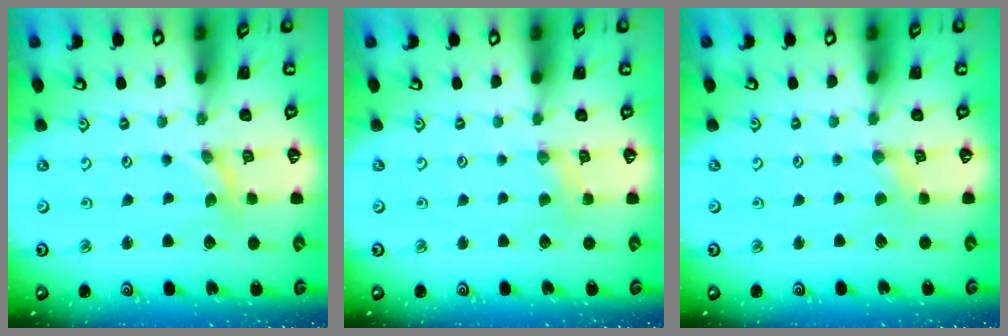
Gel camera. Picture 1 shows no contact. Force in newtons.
{"total": 2.4, "press": 2.4, "slide": 0.5}
{"total": 0.0}